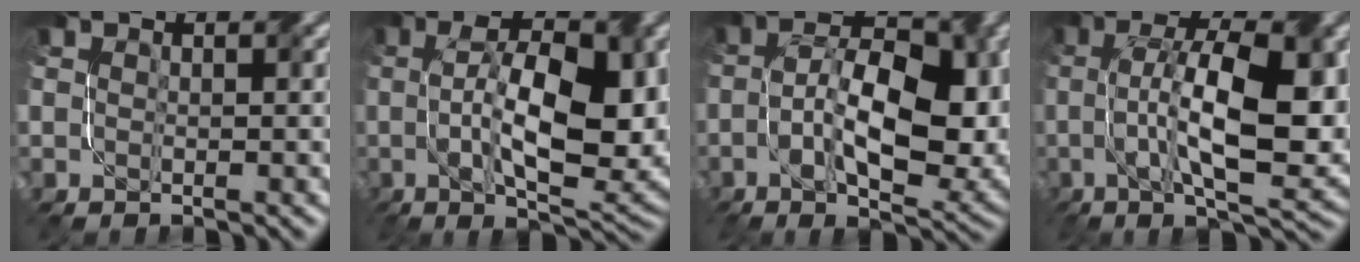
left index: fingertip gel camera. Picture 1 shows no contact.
{"total": 11.8, "force": [0.1, 4.8, 10.8], "torque": [-0.172, -0.001, 0.013]}
{"total": 11.8, "force": [-1.2, 5.6, 10.3], "torque": [-0.168, -0.001, -0.013]}
{"total": 12.4, "force": [0.5, 4.1, 11.7], "torque": [-0.188, 0.005, 0.013]}